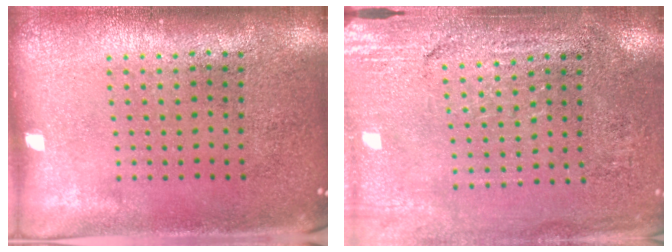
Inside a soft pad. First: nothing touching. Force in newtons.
{"total": 3.1, "press": 3.0, "slide": 0.3}